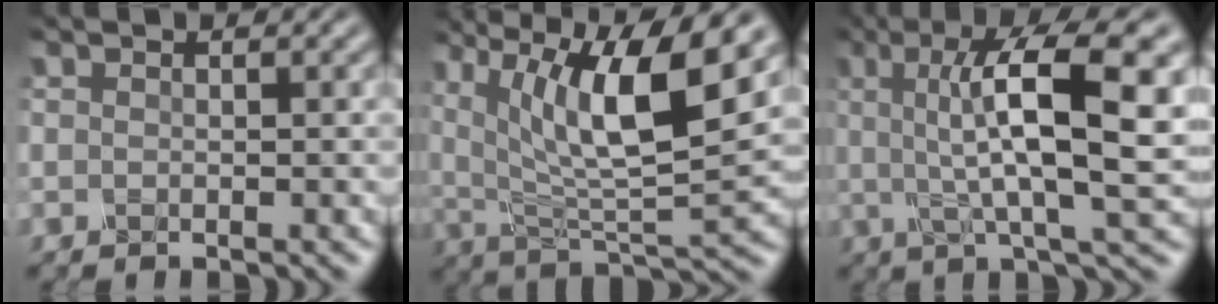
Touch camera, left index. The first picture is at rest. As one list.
[{"total": 10.7, "force": [4.5, 3.3, 9.1], "torque": [-0.166, 0.001, 0.088]}, {"total": 10.4, "force": [1.6, 2.3, 10.0], "torque": [-0.151, 0.011, 0.035]}]